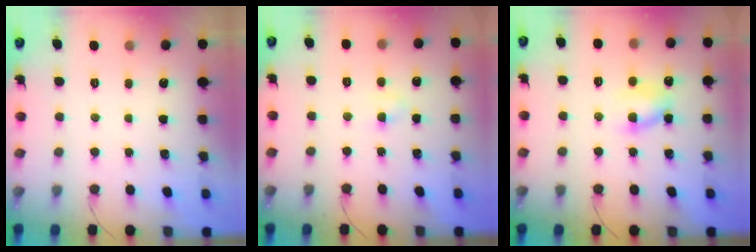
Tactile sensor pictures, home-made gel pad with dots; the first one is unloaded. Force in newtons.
{"total": 2.4, "press": 2.2, "slide": 1.0}
{"total": 7.1, "press": 7.0, "slide": 0.6}